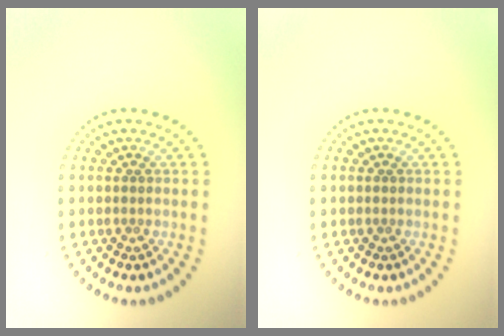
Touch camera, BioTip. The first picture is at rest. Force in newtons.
{"total": 0.0}